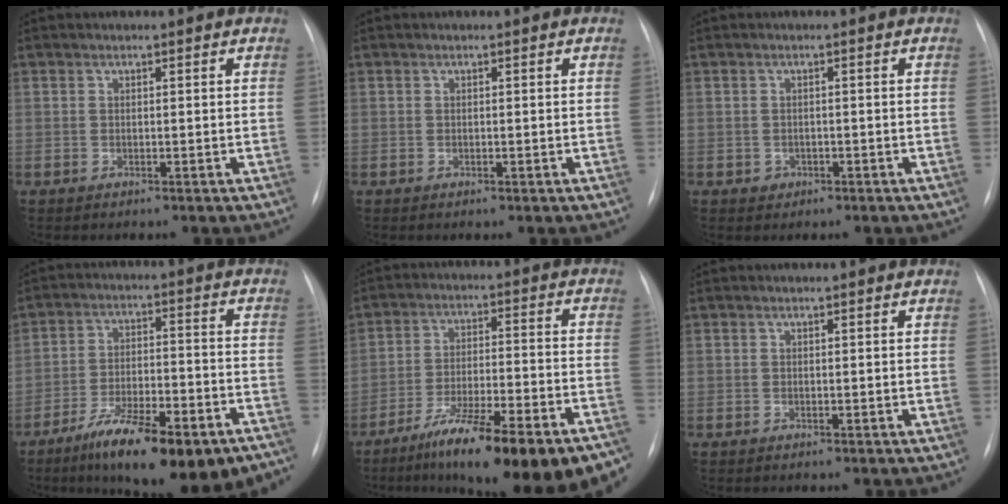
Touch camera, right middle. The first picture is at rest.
{"total": 0.0}
{"total": 1.4, "force": [-0.6, 1.2, 0.2], "torque": [0.000, 0.006, -0.006]}
{"total": 18.8, "force": [-13.2, 4.8, 12.5], "torque": [-0.153, 0.009, -0.204]}
{"total": 22.1, "force": [-15.8, 3.2, 15.0], "torque": [-0.169, 0.005, -0.244]}
{"total": 0.0}